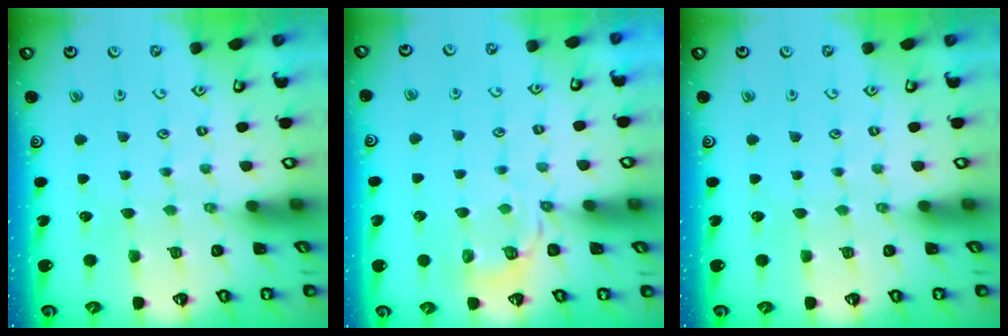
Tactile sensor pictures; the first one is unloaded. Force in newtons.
{"total": 6.6, "press": 6.5, "slide": 0.5}
{"total": 0.0}